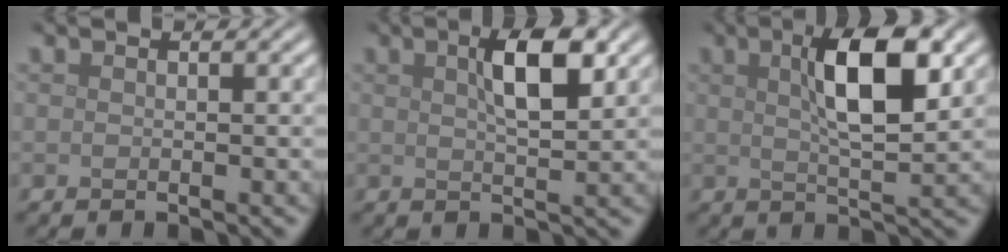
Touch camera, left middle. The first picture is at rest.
{"total": 4.6, "force": [1.8, 1.2, 4.1], "torque": [-0.069, 0.010, 0.028]}
{"total": 7.0, "force": [2.2, 2.0, 6.4], "torque": [-0.104, 0.011, 0.034]}